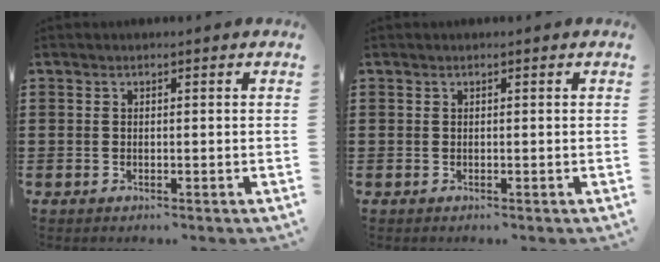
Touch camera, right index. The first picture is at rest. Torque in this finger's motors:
{"motor_torque": [-0.06, 0.03, -0.02, -0.01]}